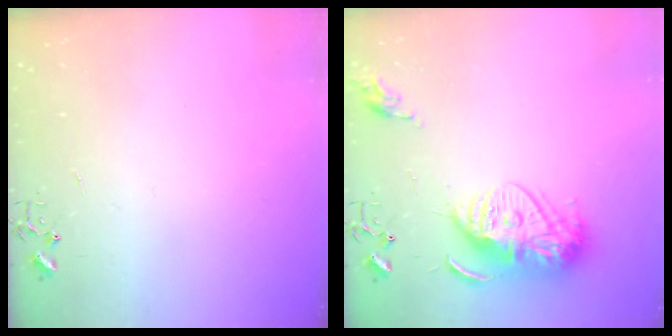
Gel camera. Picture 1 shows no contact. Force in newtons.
{"total": 15.5, "press": 15.4, "slide": 1.4}